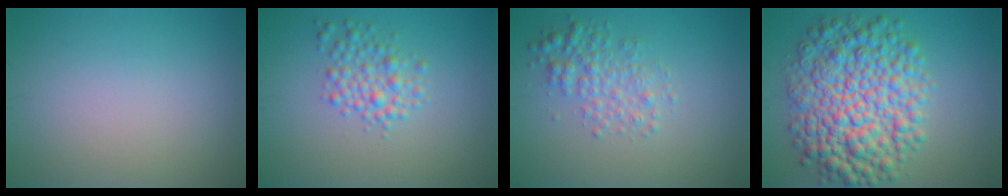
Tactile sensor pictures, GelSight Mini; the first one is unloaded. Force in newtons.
{"total": 2.8, "press": 2.8, "slide": 0.1}
{"total": 2.9, "press": 2.9, "slide": 0.0}
{"total": 10.4, "press": 10.4, "slide": 0.1}